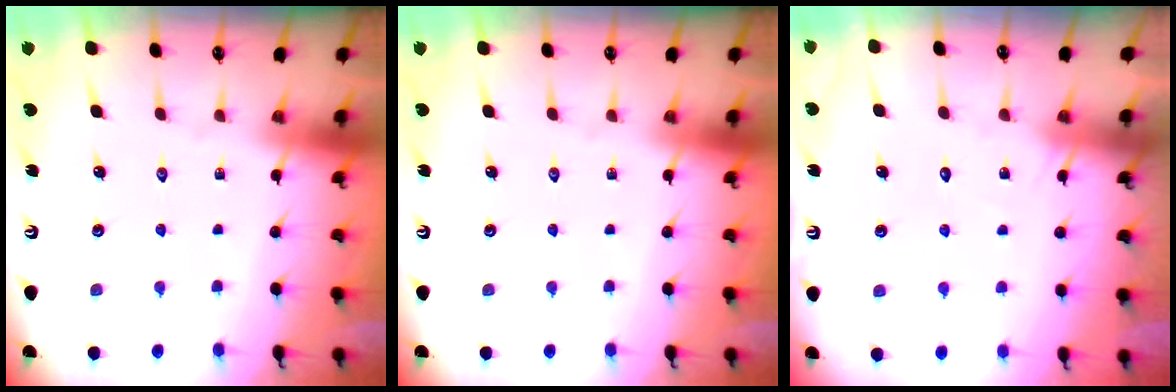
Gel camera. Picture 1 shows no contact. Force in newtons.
{"total": 0.0}
{"total": 5.6, "press": 5.6, "slide": 0.5}